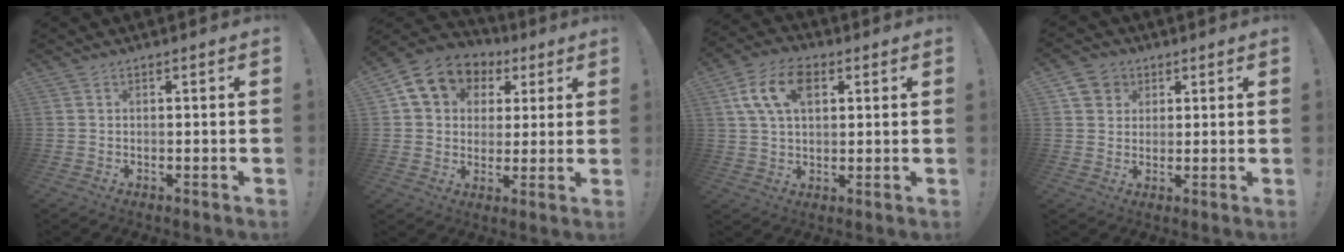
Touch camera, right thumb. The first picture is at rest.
{"total": 12.7, "force": [5.4, 10.2, 5.4], "torque": [-0.074, -0.020, 0.104]}
{"total": 12.9, "force": [4.6, 8.1, 9.0], "torque": [-0.166, 0.002, 0.085]}
{"total": 6.7, "force": [2.9, 5.8, 1.9], "torque": [-0.031, -0.007, 0.060]}